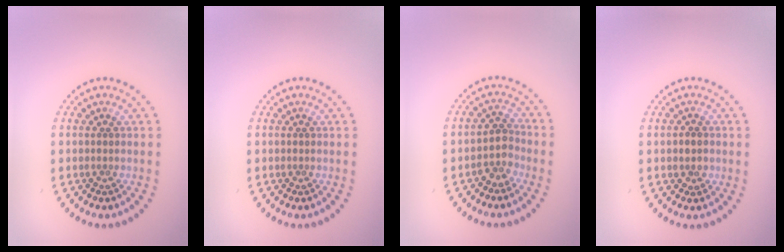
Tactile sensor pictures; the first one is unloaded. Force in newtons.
{"total": 0.0}
{"total": 2.2, "press": 1.7, "slide": 1.4}
{"total": 1.0, "press": 0.9, "slide": 0.4}